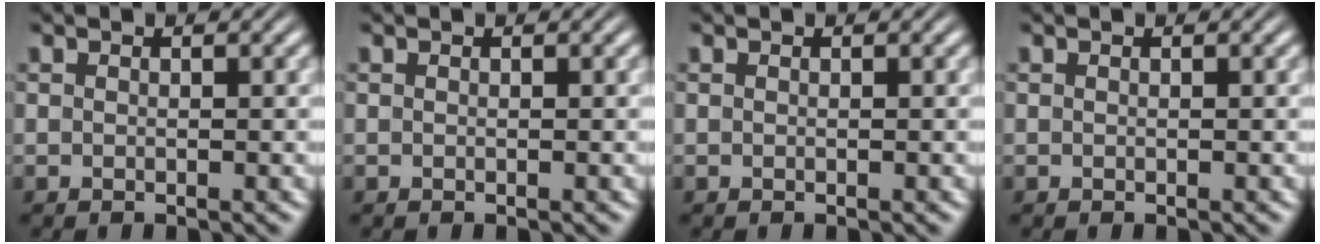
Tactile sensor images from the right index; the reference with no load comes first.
{"total": 0.0}
{"total": 0.0}
{"total": 0.0}